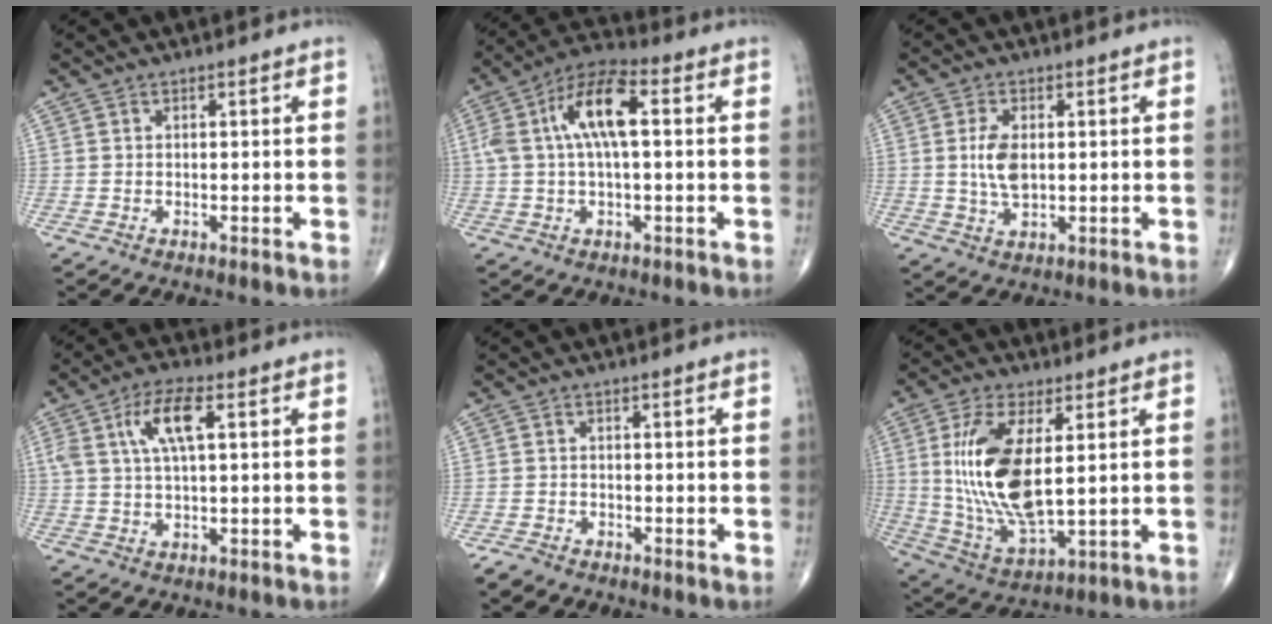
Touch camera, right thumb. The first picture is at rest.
{"total": 12.0, "force": [1.8, 4.7, 10.9], "torque": [-0.224, 0.037, 0.027]}
{"total": 5.8, "force": [0.5, 3.1, 4.8], "torque": [-0.098, -0.005, 0.012]}
{"total": 7.7, "force": [2.2, 2.5, 6.9], "torque": [-0.144, 0.010, 0.043]}
{"total": 2.2, "force": [-1.8, 1.0, 0.6], "torque": [-0.017, -0.001, -0.034]}
{"total": 17.0, "force": [2.7, 7.1, 15.2], "torque": [-0.310, -0.022, 0.064]}